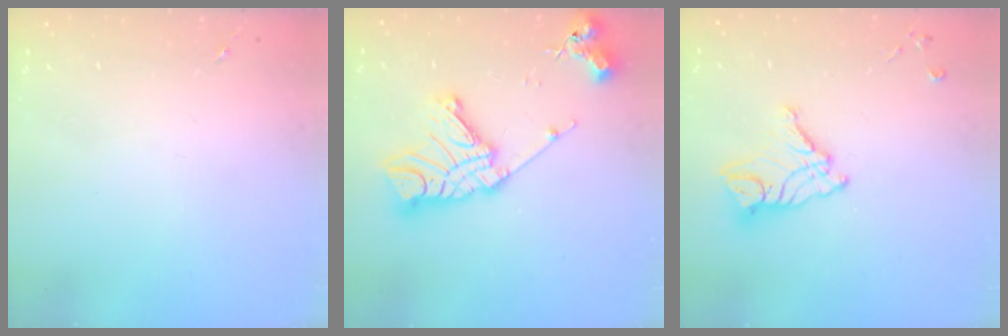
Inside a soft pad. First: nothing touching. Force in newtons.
{"total": 19.3, "press": 19.2, "slide": 1.8}
{"total": 12.7, "press": 12.6, "slide": 1.1}